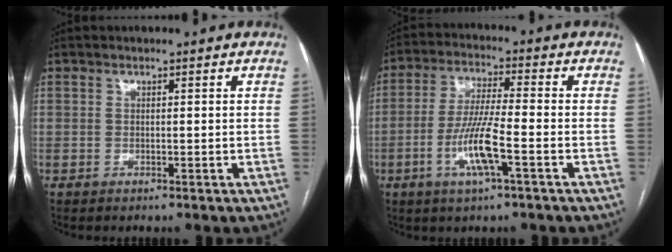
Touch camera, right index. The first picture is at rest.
{"total": 9.0, "force": [-3.1, 0.6, 8.4], "torque": [-0.169, -0.005, -0.062]}